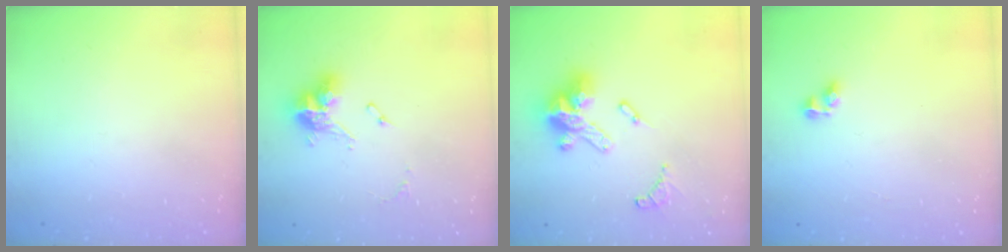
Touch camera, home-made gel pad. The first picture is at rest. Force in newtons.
{"total": 11.4, "press": 11.4, "slide": 0.9}
{"total": 16.2, "press": 16.1, "slide": 1.6}
{"total": 2.9, "press": 2.6, "slide": 1.1}